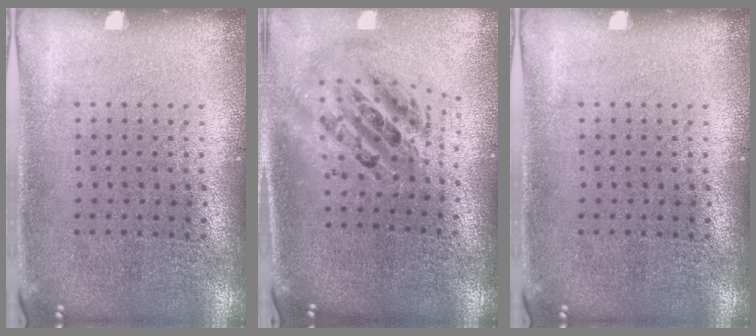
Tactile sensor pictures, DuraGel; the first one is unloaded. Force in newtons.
{"total": 2.3, "press": 1.7, "slide": 1.5}
{"total": 0.0}